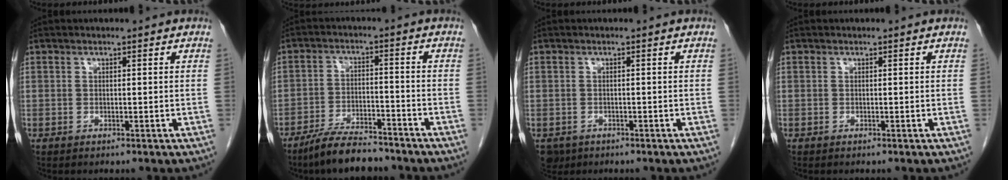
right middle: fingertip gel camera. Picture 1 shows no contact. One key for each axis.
{"total": 8.2, "fx": -7.1, "fy": 1.8, "fz": 3.7, "tx": -0.070, "ty": -0.014, "tz": -0.126}
{"total": 2.9, "fx": -1.8, "fy": 2.2, "fz": 0.7, "tx": -0.011, "ty": 0.000, "tz": -0.026}
{"total": 0.0}